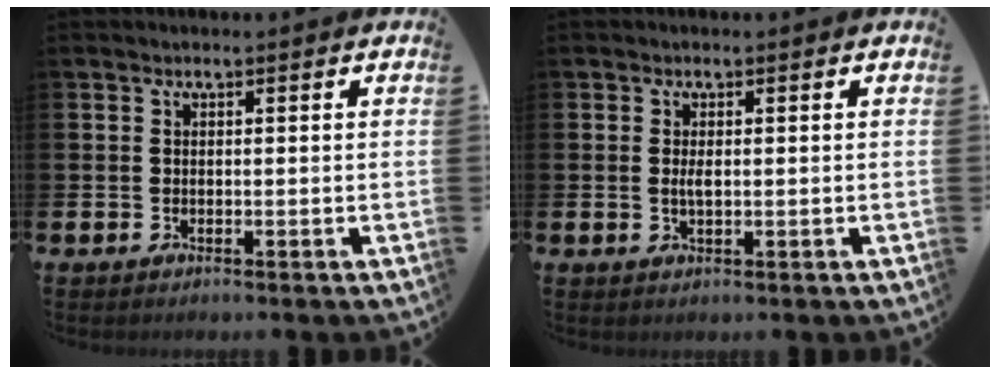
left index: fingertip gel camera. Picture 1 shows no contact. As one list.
[{"total": 1.7, "force": [0.1, 0.6, 1.5], "torque": [-0.028, 0.002, 0.000]}]